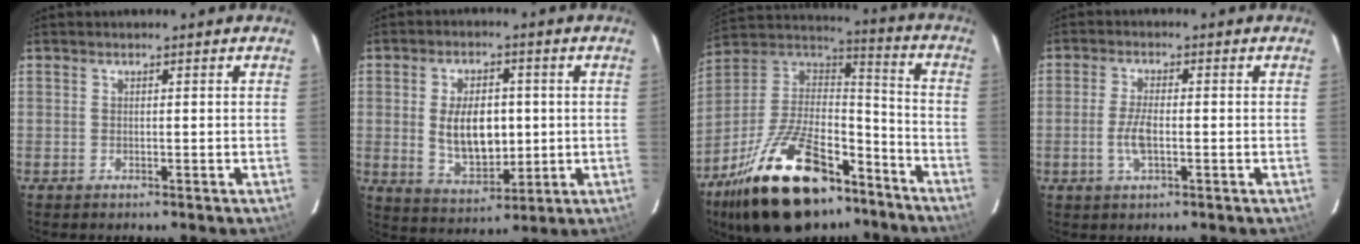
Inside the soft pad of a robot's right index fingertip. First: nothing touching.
{"total": 10.7, "force": [0.4, 6.2, 8.7], "torque": [-0.163, -0.003, 0.022]}
{"total": 29.4, "force": [-19.1, 13.4, 17.8], "torque": [-0.346, 0.001, -0.294]}
{"total": 4.6, "force": [-1.2, 1.6, 4.2], "torque": [-0.088, -0.002, -0.023]}